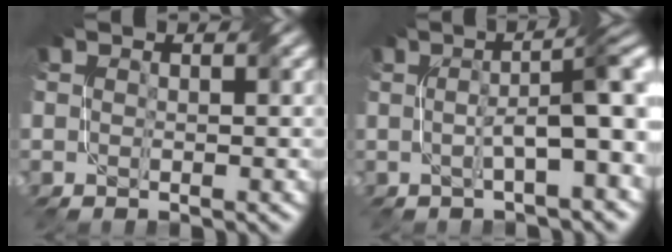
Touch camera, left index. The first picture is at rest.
{"total": 6.9, "force": [0.2, 1.5, 6.8], "torque": [-0.095, 0.017, -0.001]}